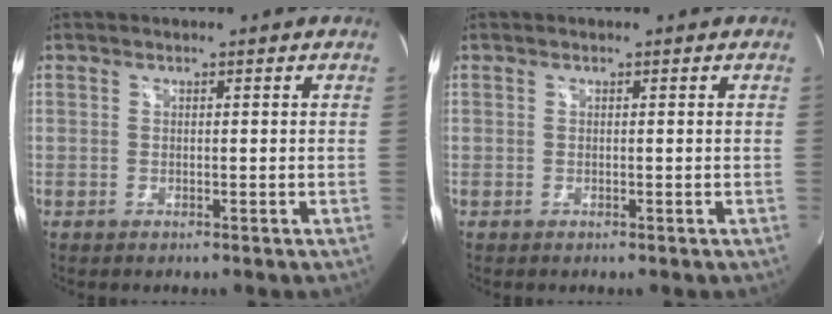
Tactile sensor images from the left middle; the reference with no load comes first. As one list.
[{"total": 0.0}]